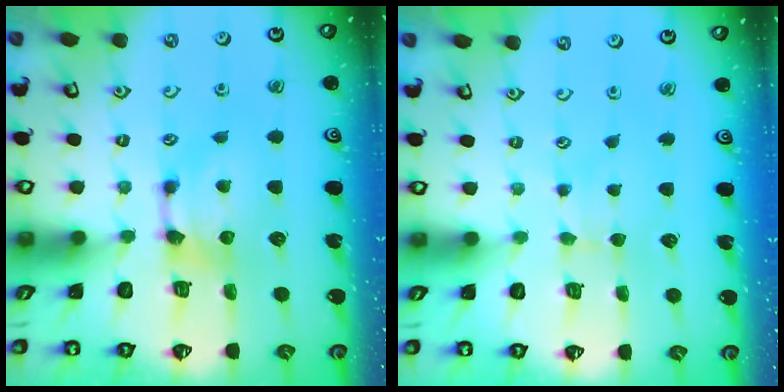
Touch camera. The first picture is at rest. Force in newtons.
{"total": 2.4, "press": 2.4, "slide": 0.4}